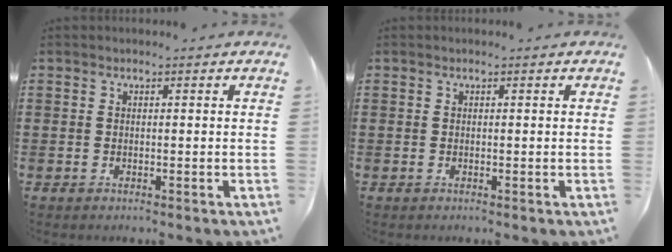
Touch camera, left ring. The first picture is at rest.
{"total": 0.0}